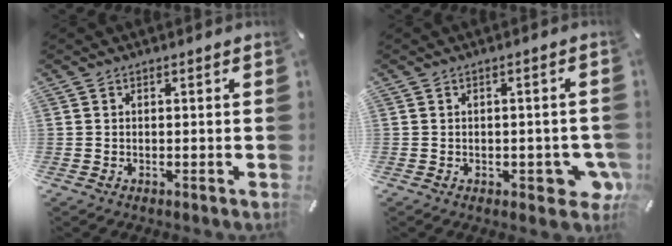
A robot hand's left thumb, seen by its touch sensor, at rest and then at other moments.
{"total": 7.1, "force": [-2.0, 3.7, 5.7], "torque": [-0.060, 0.004, -0.027]}